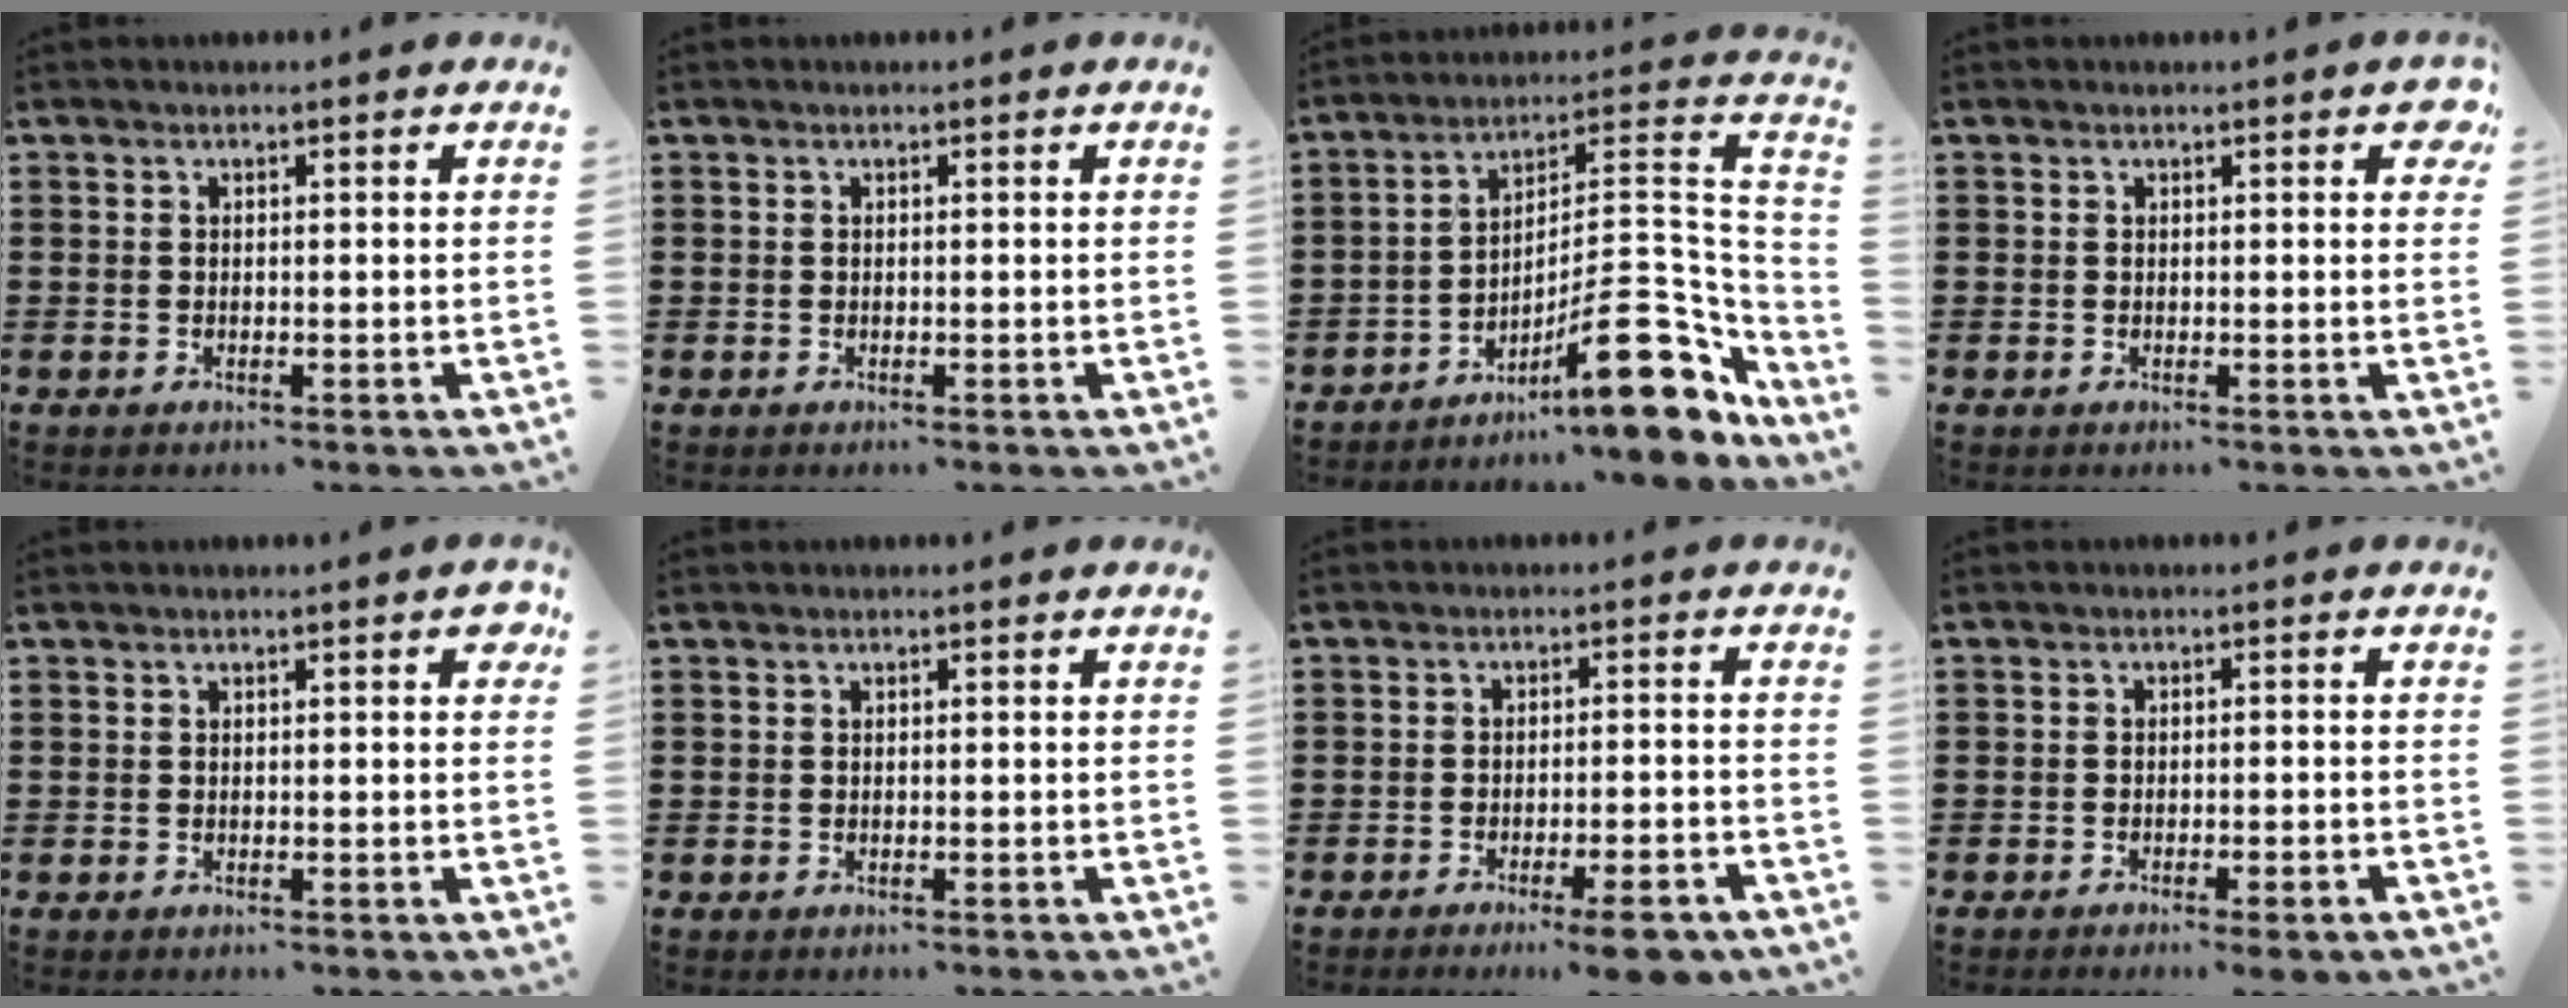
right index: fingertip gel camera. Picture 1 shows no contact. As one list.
[{"total": 0.0}, {"total": 17.8, "force": [-8.9, 5.2, 14.5], "torque": [-0.197, 0.020, -0.143]}, {"total": 0.9, "force": [0.4, 0.4, 0.7], "torque": [0.001, -0.001, 0.002]}, {"total": 1.1, "force": [0.3, 0.3, 1.0], "torque": [-0.013, 0.002, 0.003]}, {"total": 0.0}, {"total": 5.5, "force": [-4.1, 0.3, 3.7], "torque": [-0.056, -0.006, -0.071]}, {"total": 2.0, "force": [-1.7, -0.1, 1.1], "torque": [-0.019, 0.000, -0.031]}]